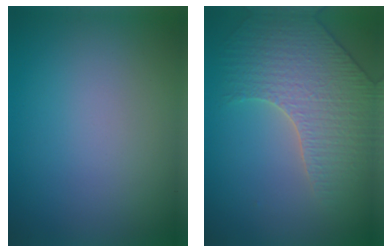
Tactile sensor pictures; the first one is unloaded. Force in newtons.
{"total": 4.0, "press": 4.0, "slide": 0.3}